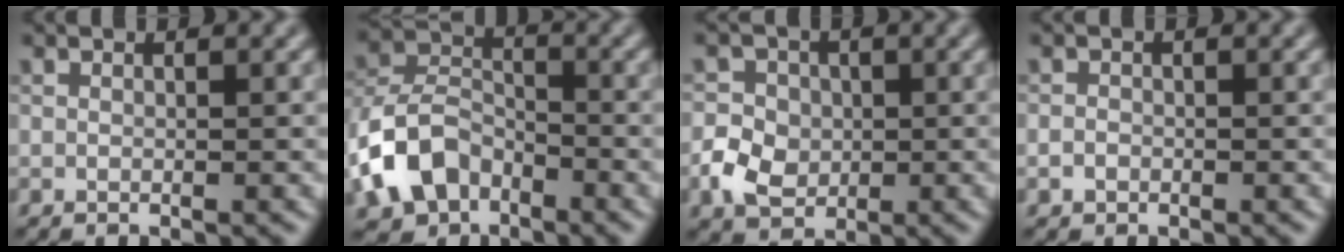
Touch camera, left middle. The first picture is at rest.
{"total": 7.0, "force": [-3.3, 4.9, 3.7], "torque": [-0.078, 0.000, -0.075]}
{"total": 3.9, "force": [-0.9, 3.3, 1.8], "torque": [-0.031, 0.002, -0.022]}
{"total": 0.8, "force": [-0.4, 0.7, 0.3], "torque": [-0.002, -0.002, -0.009]}